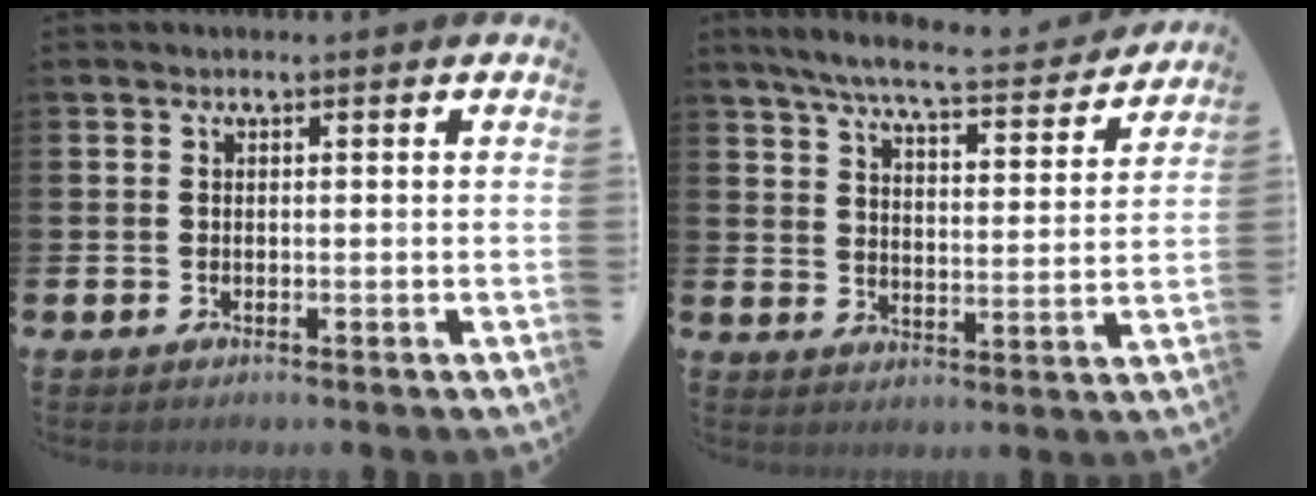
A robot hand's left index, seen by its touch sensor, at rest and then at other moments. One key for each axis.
{"total": 7.1, "fx": 6.5, "fy": 0.6, "fz": 3.0, "tx": -0.072, "ty": -0.045, "tz": 0.106}